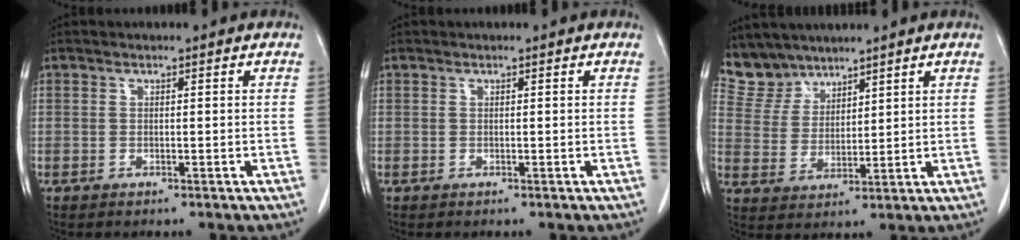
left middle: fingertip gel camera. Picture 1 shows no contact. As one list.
[{"total": 0.0}, {"total": 5.7, "force": [5.3, 2.2, -0.1], "torque": [-0.003, 0.006, 0.119]}]